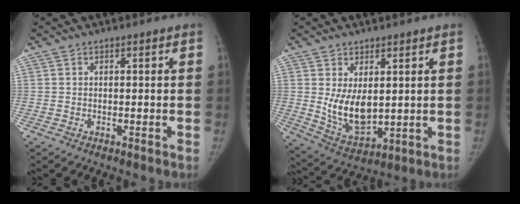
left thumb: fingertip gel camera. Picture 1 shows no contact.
{"total": 9.5, "force": [1.5, 5.8, 7.4], "torque": [-0.105, -0.030, 0.047]}